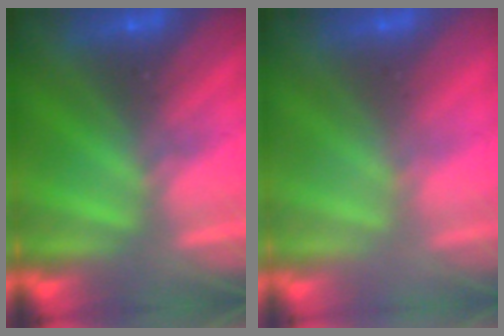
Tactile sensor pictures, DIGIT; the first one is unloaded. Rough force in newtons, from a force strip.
{"total": 2.9}